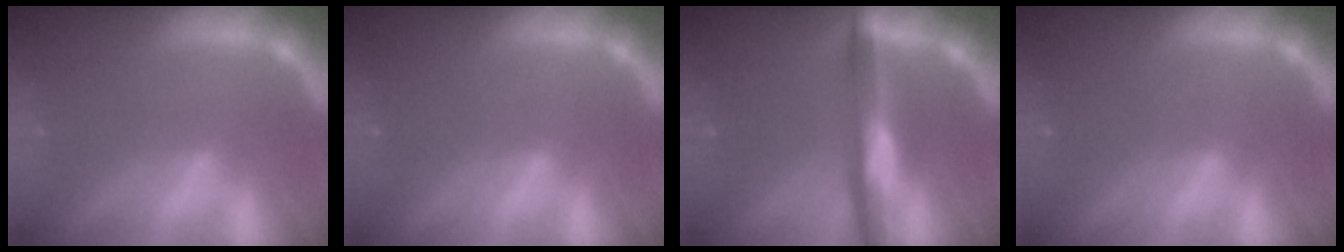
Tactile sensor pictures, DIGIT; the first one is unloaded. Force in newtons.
{"total": 0.0}
{"total": 6.0}
{"total": 0.0}